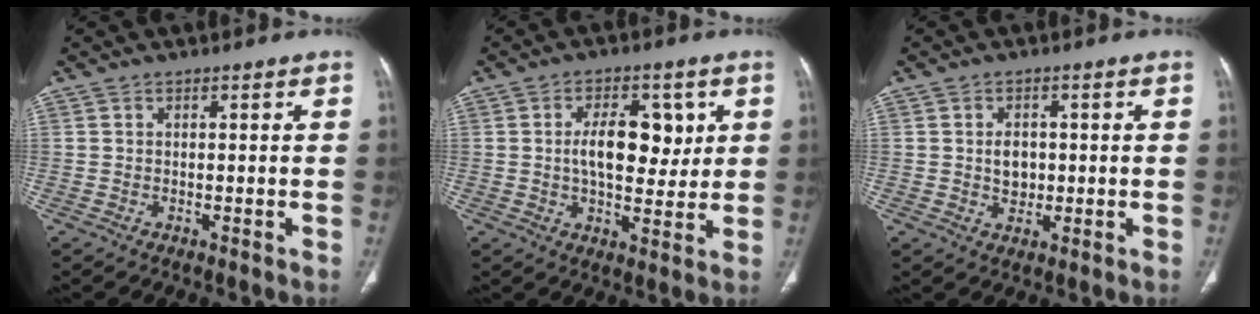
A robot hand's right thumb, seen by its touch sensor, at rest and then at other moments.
{"total": 10.8, "force": [2.0, 6.0, 8.7], "torque": [-0.100, -0.008, 0.033]}
{"total": 3.9, "force": [0.1, 3.0, 2.5], "torque": [-0.023, 0.002, 0.003]}